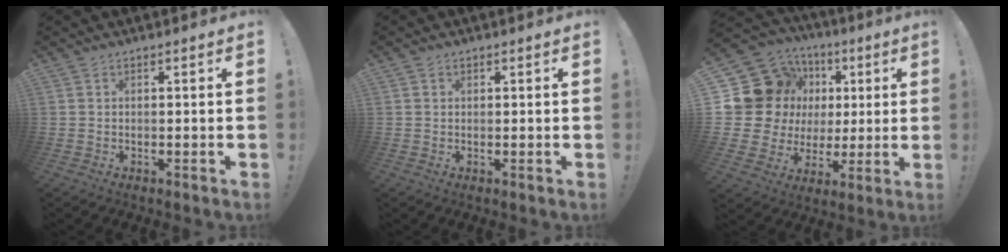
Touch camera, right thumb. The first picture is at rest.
{"total": 0.7, "force": [0.4, 0.6, 0.0], "torque": [0.007, -0.001, 0.006]}
{"total": 17.5, "force": [4.7, 14.9, 8.1], "torque": [-0.126, -0.029, 0.125]}